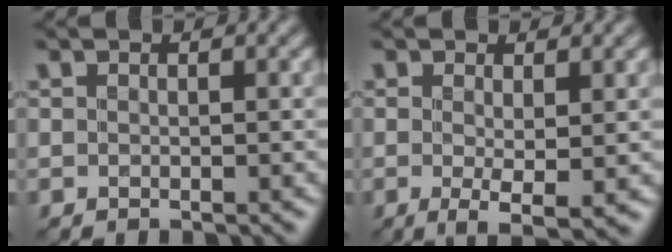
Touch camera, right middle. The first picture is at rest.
{"total": 3.0, "force": [-0.2, 0.8, 2.8], "torque": [-0.056, -0.009, -0.002]}